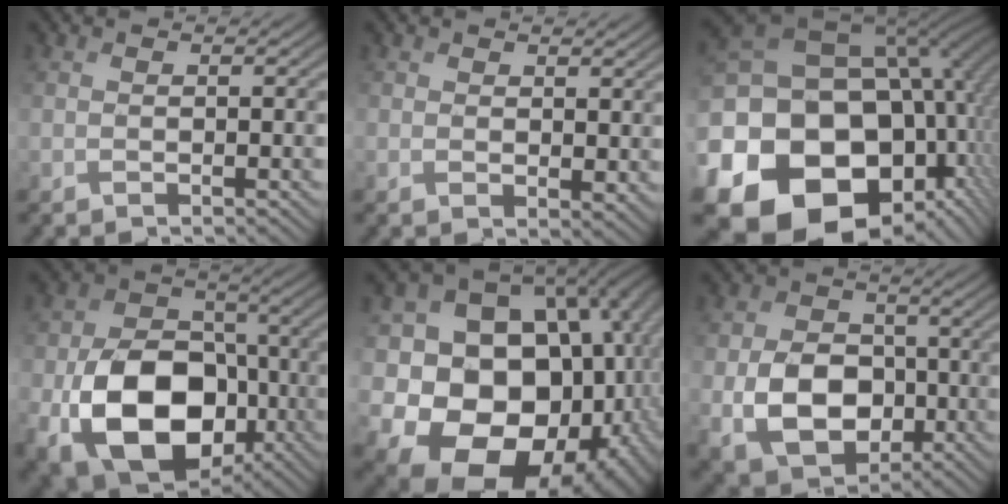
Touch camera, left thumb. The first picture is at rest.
{"total": 1.6, "force": [0.9, 0.9, 0.8], "torque": [-0.012, -0.008, 0.022]}
{"total": 23.4, "force": [-4.5, 18.3, 13.8], "torque": [-0.313, -0.078, -0.064]}
{"total": 15.5, "force": [-5.1, 10.9, 9.7], "torque": [-0.180, -0.044, -0.092]}
{"total": 23.8, "force": [-2.6, 19.8, 12.9], "torque": [-0.246, -0.047, -0.029]}
{"total": 9.6, "force": [-2.2, 7.2, 6.0], "torque": [-0.125, -0.015, -0.045]}